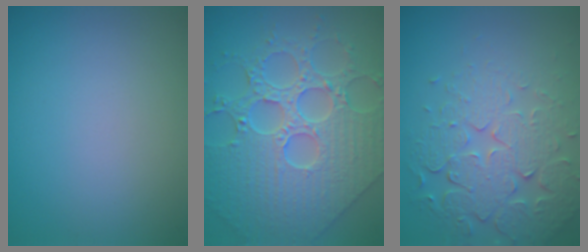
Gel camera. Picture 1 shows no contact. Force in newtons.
{"total": 7.5, "press": 6.6, "slide": 3.5}
{"total": 6.4, "press": 4.9, "slide": 4.1}